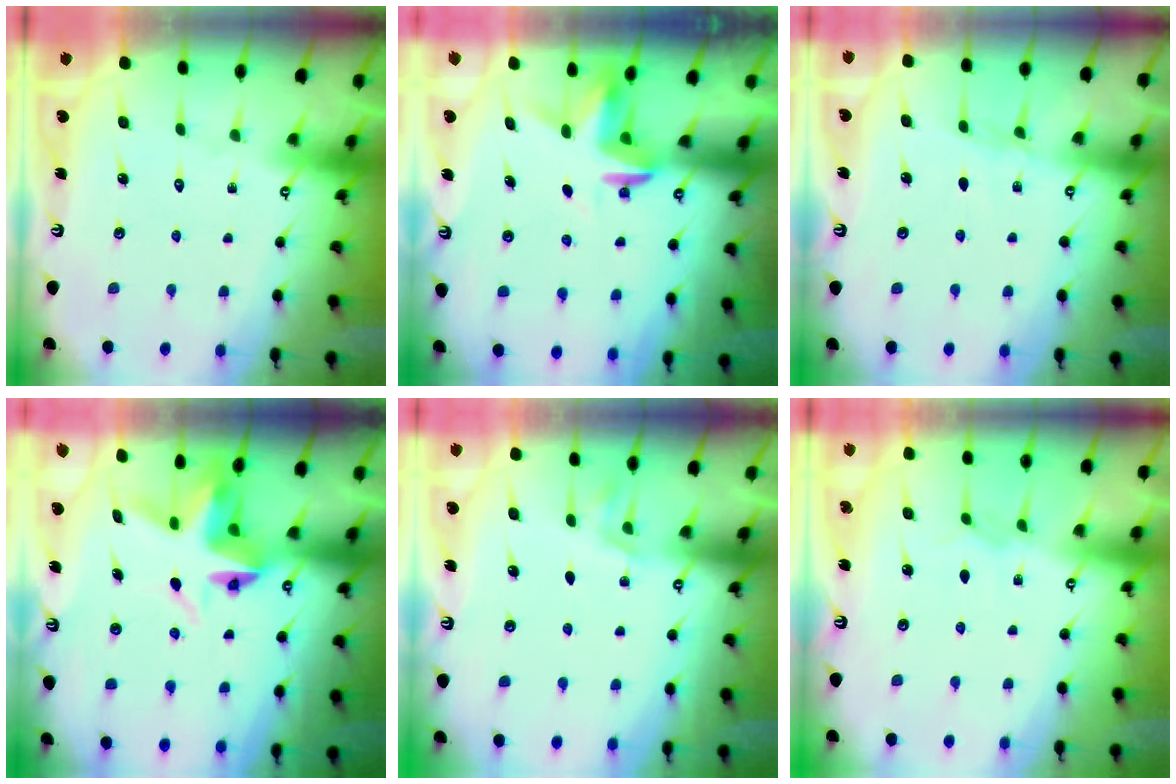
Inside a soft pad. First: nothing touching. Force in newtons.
{"total": 3.4, "press": 3.4, "slide": 0.2}
{"total": 4.5, "press": 4.5, "slide": 0.5}
{"total": 6.3, "press": 6.2, "slide": 0.6}
{"total": 2.5, "press": 1.7, "slide": 1.7}
{"total": 2.6, "press": 2.6, "slide": 0.4}